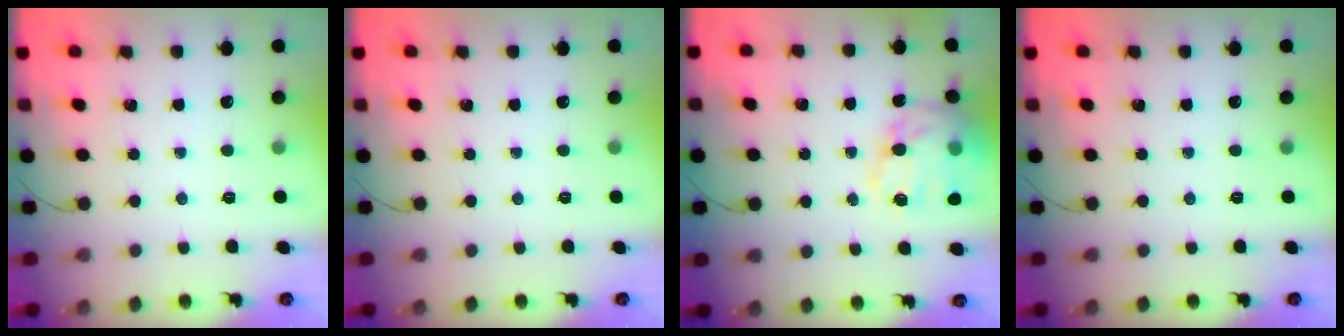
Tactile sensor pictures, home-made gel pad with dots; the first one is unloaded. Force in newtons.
{"total": 0.0}
{"total": 17.0, "press": 16.6, "slide": 3.4}
{"total": 0.0}